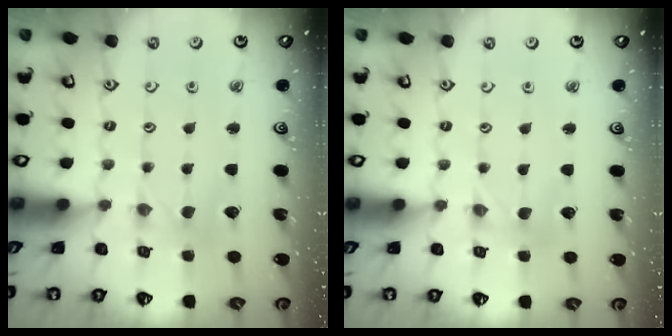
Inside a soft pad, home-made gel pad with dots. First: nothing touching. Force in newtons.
{"total": 0.0}